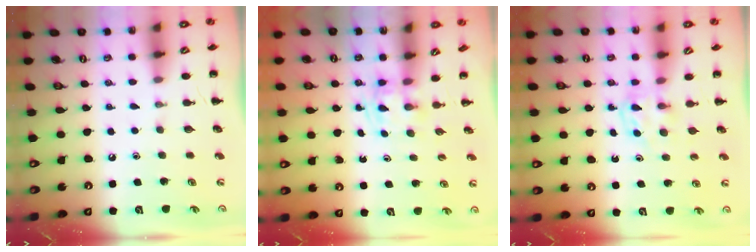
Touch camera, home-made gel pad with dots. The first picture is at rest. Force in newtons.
{"total": 1.5, "press": 1.4, "slide": 0.7}
{"total": 4.0, "press": 3.8, "slide": 1.3}